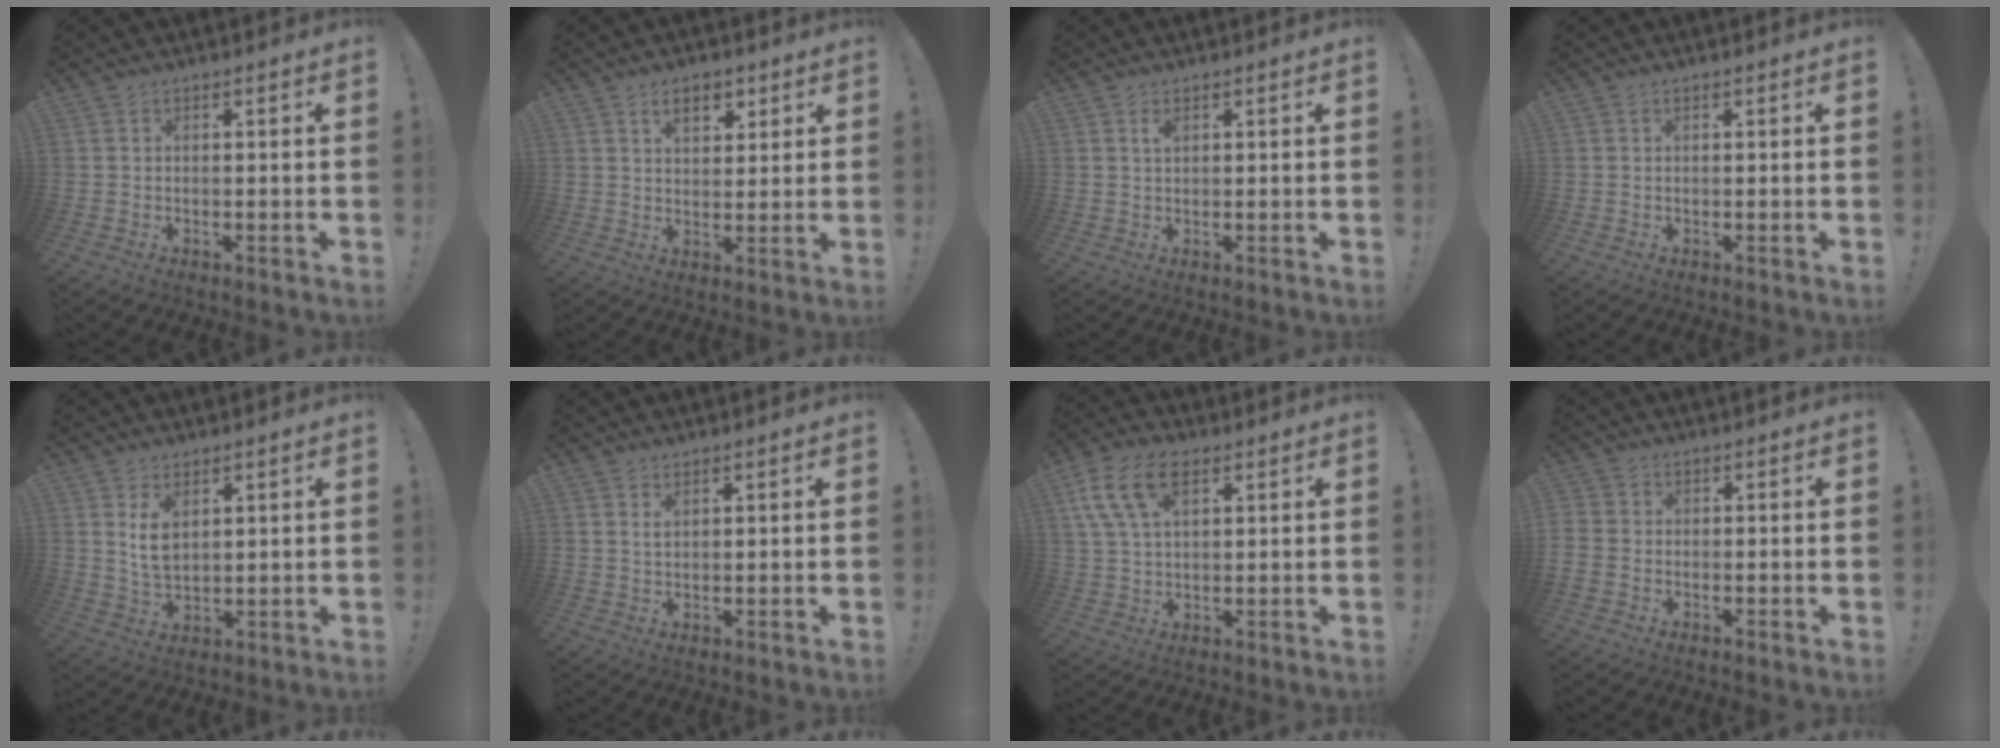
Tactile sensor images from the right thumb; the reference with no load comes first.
{"total": 7.0, "force": [3.7, 4.2, 4.2], "torque": [-0.063, -0.005, 0.065]}
{"total": 1.5, "force": [0.8, 0.7, 1.1], "torque": [-0.015, -0.002, 0.011]}
{"total": 0.0}
{"total": 6.6, "force": [2.9, 4.1, 4.3], "torque": [-0.067, -0.013, 0.050]}
{"total": 1.7, "force": [1.2, 0.9, 0.9], "torque": [-0.004, -0.006, 0.019]}
{"total": 12.3, "force": [5.1, 6.9, 8.8], "torque": [-0.182, 0.000, 0.100]}
{"total": 3.0, "force": [-1.2, 2.4, 1.5], "torque": [-0.035, 0.004, -0.024]}